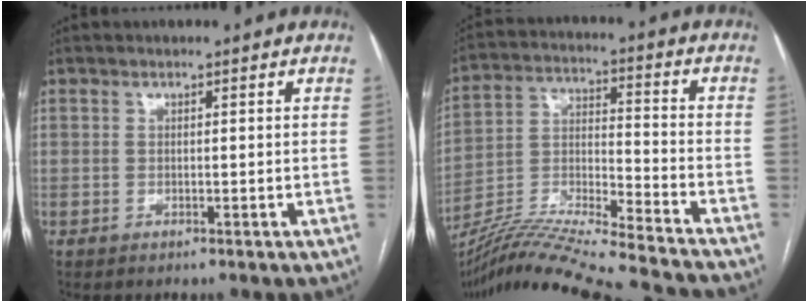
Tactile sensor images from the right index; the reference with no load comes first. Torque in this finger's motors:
{"motor_torque": [-0.60, -1.09, 0.30, 0.09]}